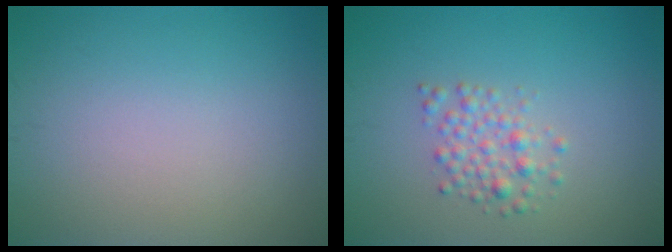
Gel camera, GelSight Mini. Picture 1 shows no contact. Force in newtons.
{"total": 2.2, "press": 2.2, "slide": 0.0}